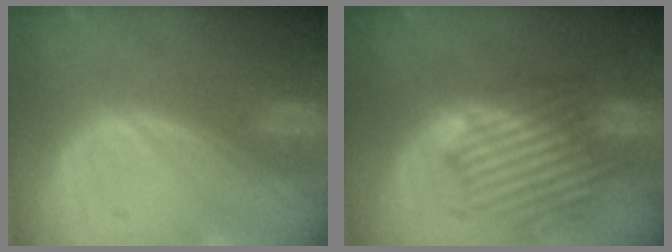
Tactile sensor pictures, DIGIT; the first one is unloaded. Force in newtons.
{"total": 8.6, "press": 8.5, "slide": 1.6}